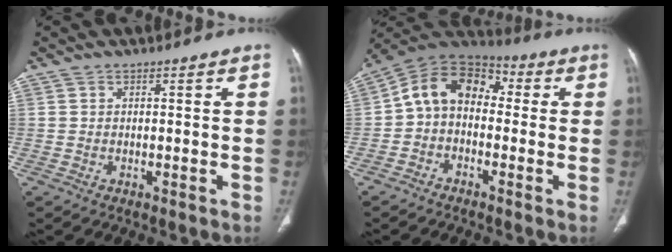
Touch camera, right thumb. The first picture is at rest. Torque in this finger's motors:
{"motor_torque": [1.74, 1.62, 1.05, -0.92, 0.10]}